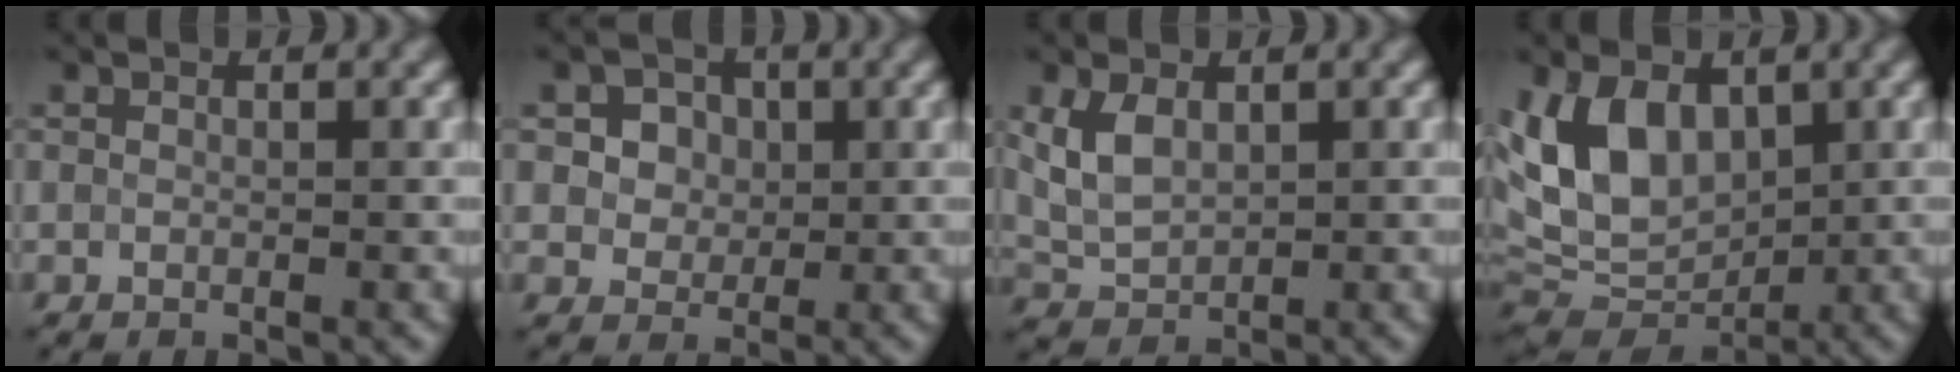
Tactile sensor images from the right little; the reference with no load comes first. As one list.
[{"total": 5.1, "force": [2.0, 4.1, 2.4], "torque": [-0.043, 0.014, 0.026]}, {"total": 3.5, "force": [1.1, 2.2, 2.5], "torque": [-0.060, 0.005, 0.025]}, {"total": 8.8, "force": [2.2, 5.8, 6.2], "torque": [-0.124, 0.006, 0.029]}]